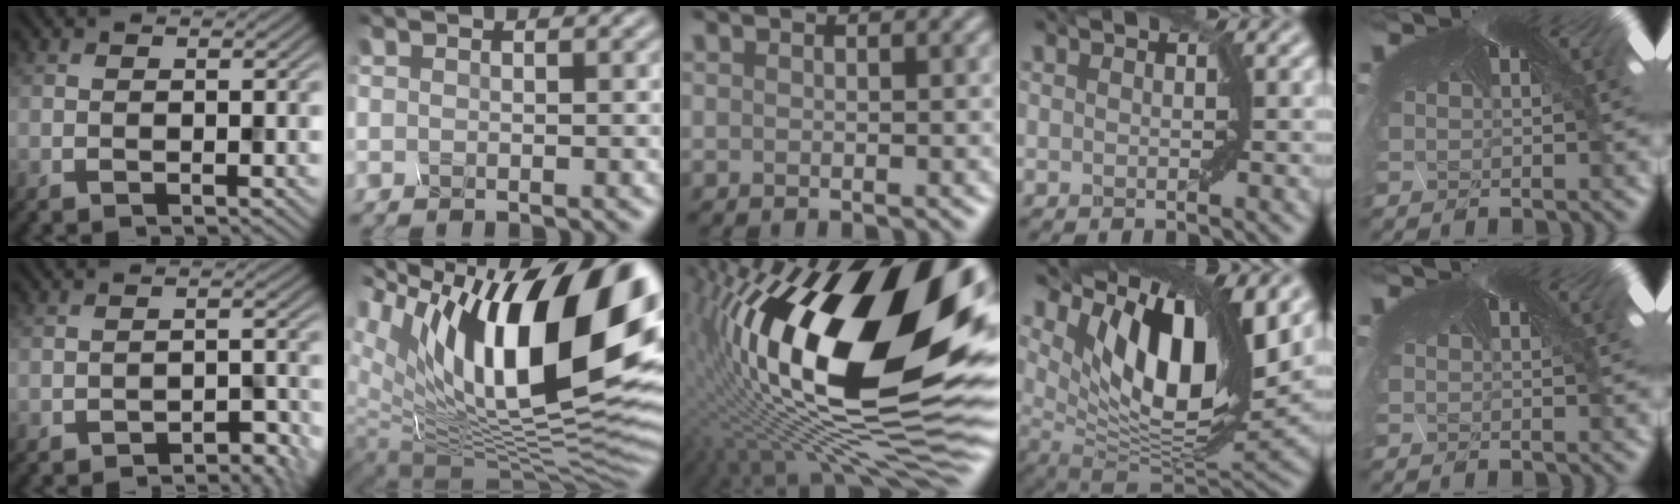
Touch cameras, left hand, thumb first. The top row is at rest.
{"thumb": {"total": 3.4, "force": [-3.3, 0.3, 0.8], "torque": [-0.006, 0.012, -0.042]}, "index": {"total": 18.7, "force": [6.5, 8.6, 15.2], "torque": [-0.258, 0.029, 0.108]}, "middle": {"total": 20.5, "force": [2.0, 8.0, 18.7], "torque": [-0.326, 0.013, 0.025]}, "ring": {"total": 13.0, "force": [5.4, 5.4, 10.6], "torque": [-0.171, -0.007, 0.105]}}